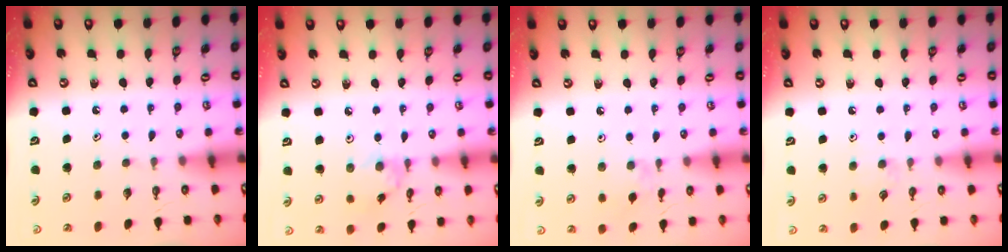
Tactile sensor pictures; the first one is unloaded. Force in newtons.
{"total": 2.1, "press": 2.1, "slide": 0.2}
{"total": 3.4, "press": 3.4, "slide": 0.5}
{"total": 3.5, "press": 3.4, "slide": 0.6}